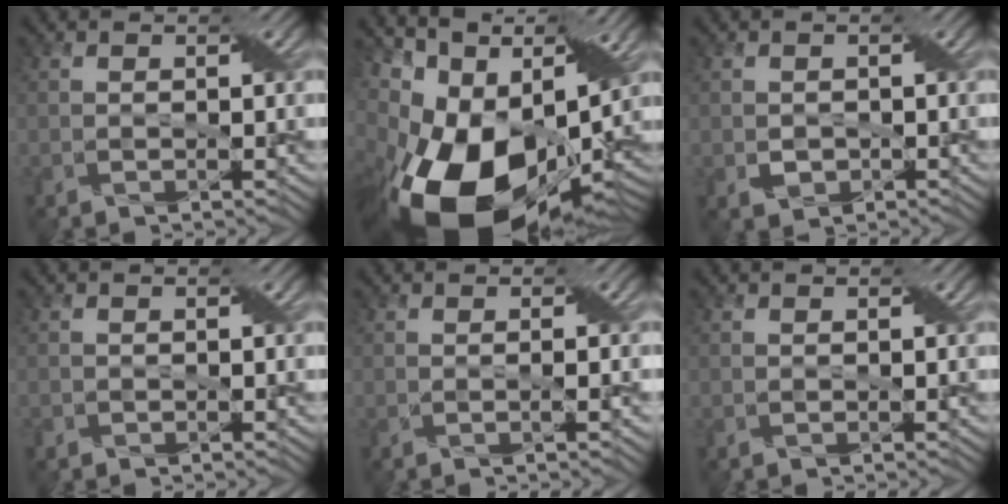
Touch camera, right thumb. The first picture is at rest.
{"total": 19.2, "force": [-3.7, 11.6, 14.9], "torque": [-0.285, -0.031, -0.043]}
{"total": 1.6, "force": [-0.3, 1.6, 0.5], "torque": [-0.016, -0.006, -0.002]}
{"total": 0.6, "force": [-0.3, 0.5, 0.0], "torque": [-0.003, -0.002, -0.006]}
{"total": 1.7, "force": [0.0, 0.1, 1.7], "torque": [-0.029, 0.005, -0.002]}
{"total": 0.0}